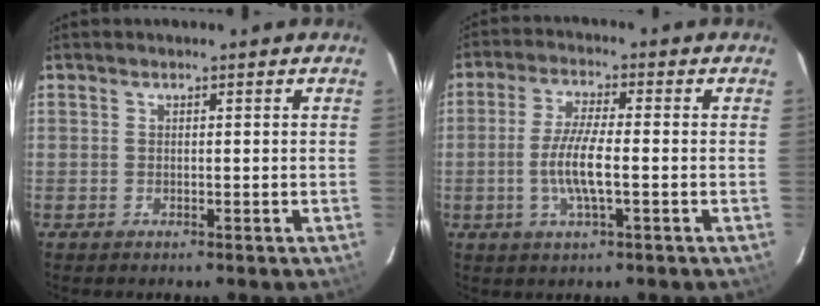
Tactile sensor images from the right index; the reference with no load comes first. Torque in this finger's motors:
{"motor_torque": [0.99, -0.20, 0.54, 0.16]}